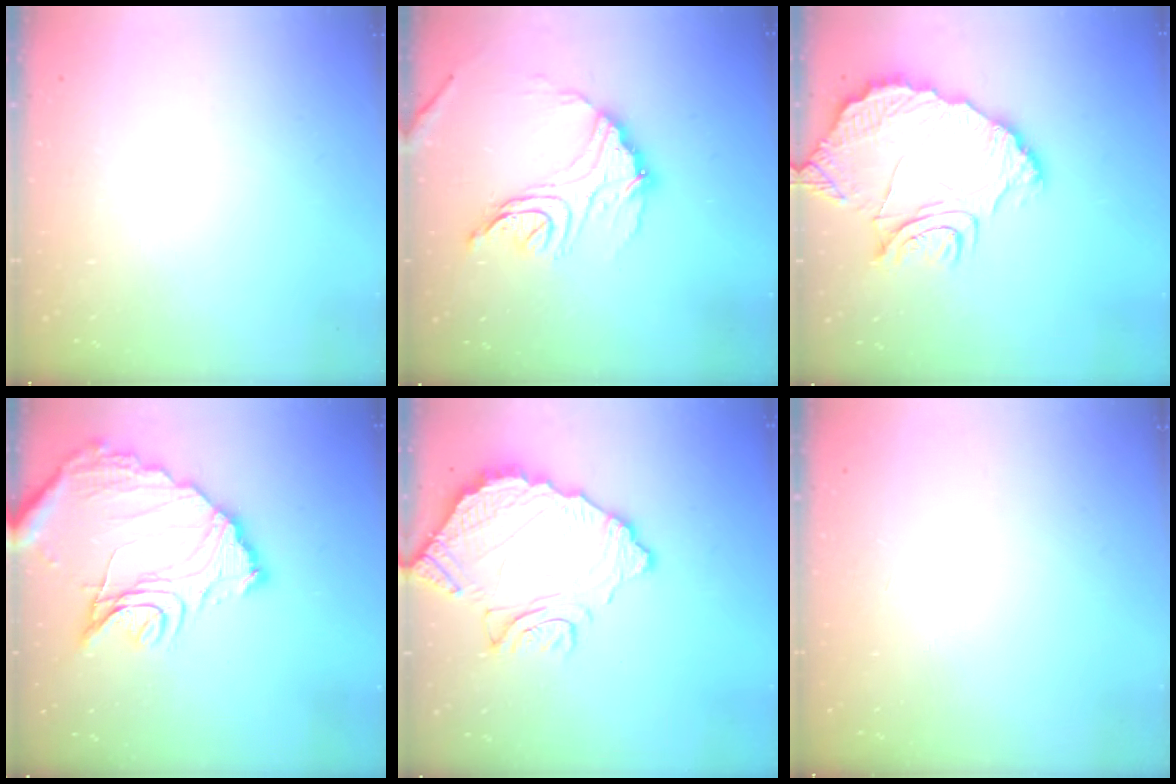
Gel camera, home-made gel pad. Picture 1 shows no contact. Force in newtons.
{"total": 16.5, "press": 16.4, "slide": 1.6}
{"total": 16.6, "press": 16.5, "slide": 1.4}
{"total": 18.9, "press": 18.8, "slide": 1.6}
{"total": 13.6, "press": 13.6, "slide": 1.2}
{"total": 0.0}